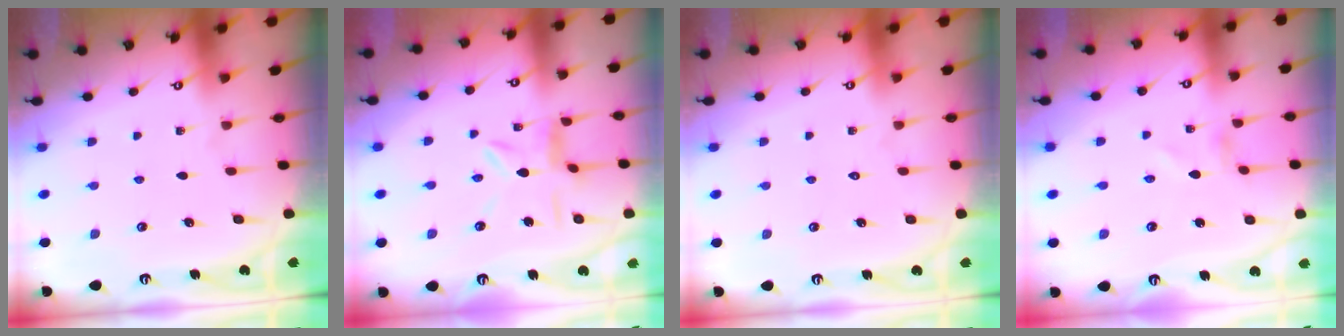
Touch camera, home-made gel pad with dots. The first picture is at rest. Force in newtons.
{"total": 6.0, "press": 6.0, "slide": 0.6}
{"total": 1.7, "press": 1.7, "slide": 0.1}
{"total": 0.5, "press": 0.5, "slide": 0.1}